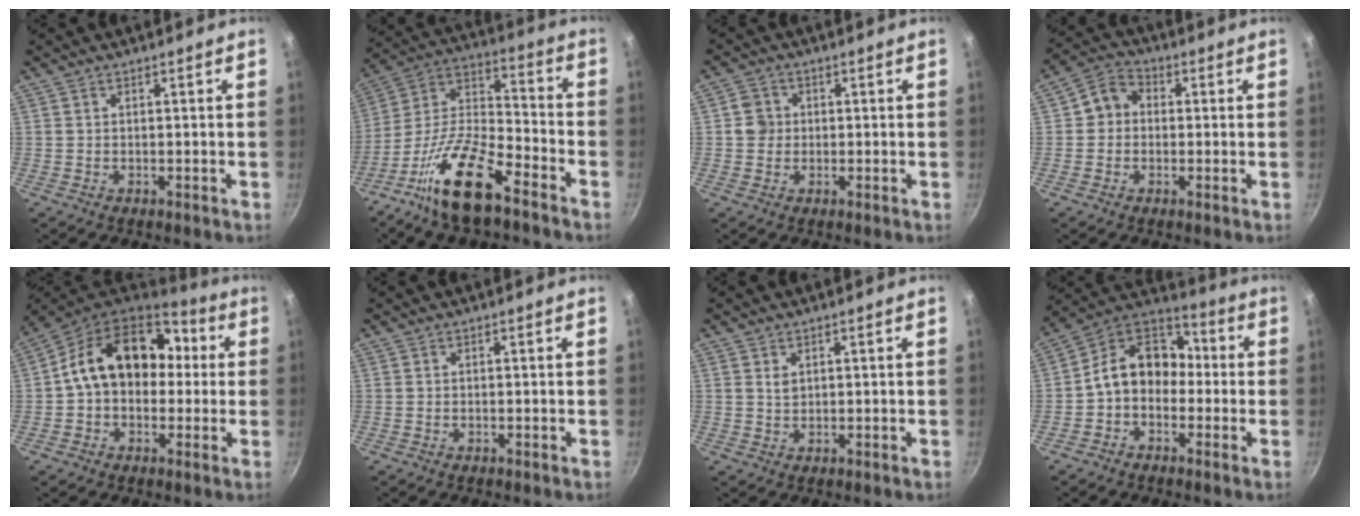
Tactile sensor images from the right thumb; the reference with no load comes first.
{"total": 17.6, "force": [-10.6, 6.2, 12.6], "torque": [-0.231, 0.074, -0.218]}
{"total": 3.7, "force": [0.3, 3.5, 1.2], "torque": [0.001, 0.007, 0.000]}
{"total": 5.9, "force": [0.2, 5.3, 2.7], "torque": [-0.019, 0.014, -0.014]}
{"total": 18.3, "force": [2.3, 13.5, 12.2], "torque": [-0.147, 0.044, 0.024]}
{"total": 0.0}
{"total": 1.8, "force": [0.9, 1.2, 1.0], "torque": [-0.017, -0.002, 0.019]}
{"total": 12.2, "force": [-1.5, 9.5, 7.5], "torque": [-0.084, 0.052, -0.055]}